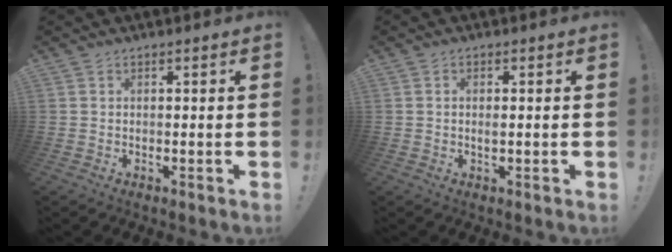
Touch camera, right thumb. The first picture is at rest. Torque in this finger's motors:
{"motor_torque": [-0.18, 0.04, 0.11, 0.30, 0.10]}